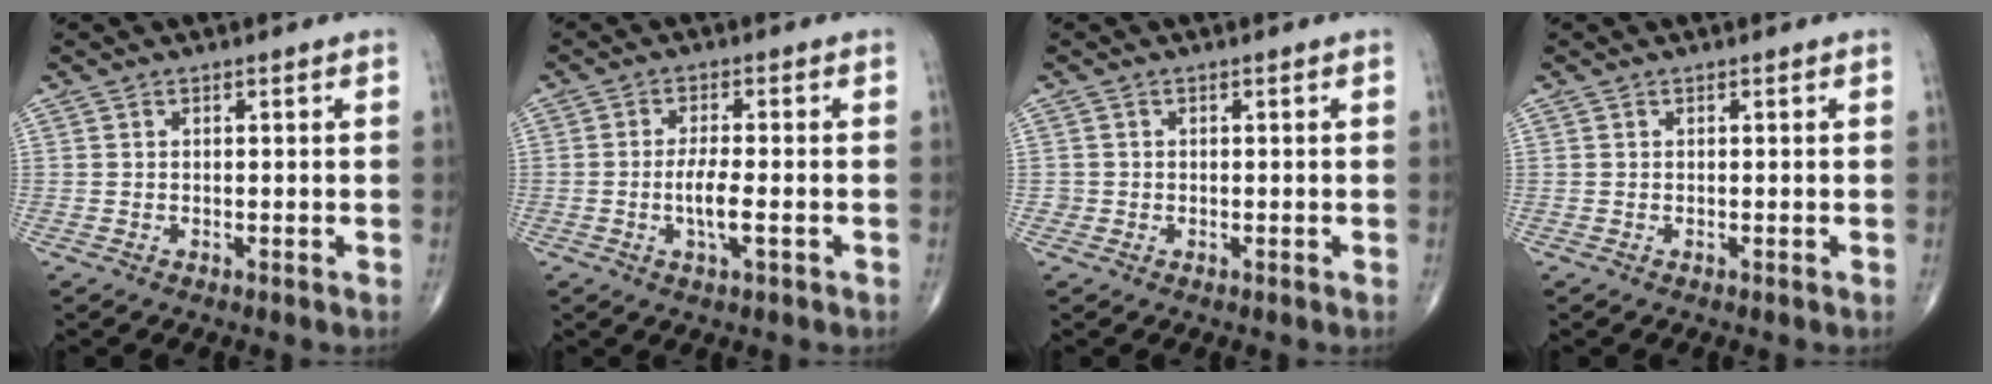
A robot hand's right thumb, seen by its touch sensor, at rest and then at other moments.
{"total": 5.0, "force": [-1.2, 1.3, 4.7], "torque": [-0.092, -0.001, -0.024]}
{"total": 1.0, "force": [-0.2, 1.0, -0.1], "torque": [0.009, 0.006, -0.005]}
{"total": 0.0}